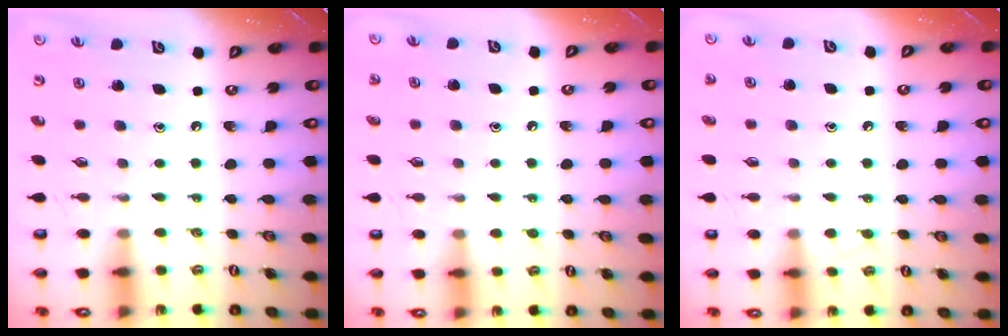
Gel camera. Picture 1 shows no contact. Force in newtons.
{"total": 5.0, "press": 5.0, "slide": 0.5}
{"total": 5.1, "press": 5.0, "slide": 0.5}